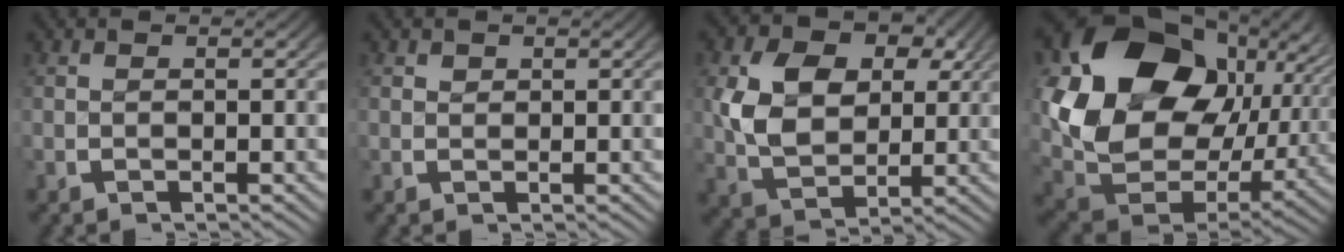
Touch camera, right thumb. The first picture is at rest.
{"total": 0.7, "force": [0.5, 0.4, -0.3], "torque": [0.007, -0.007, 0.013]}
{"total": 9.6, "force": [1.4, 7.3, 6.1], "torque": [-0.137, -0.029, 0.033]}
{"total": 20.1, "force": [1.1, 14.4, 14.0], "torque": [-0.286, -0.034, 0.027]}